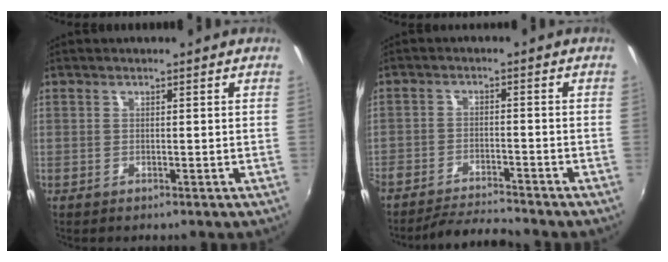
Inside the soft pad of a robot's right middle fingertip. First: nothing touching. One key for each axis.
{"total": 7.8, "fx": -7.5, "fy": 0.3, "fz": 2.3, "tx": -0.065, "ty": -0.006, "tz": -0.128}